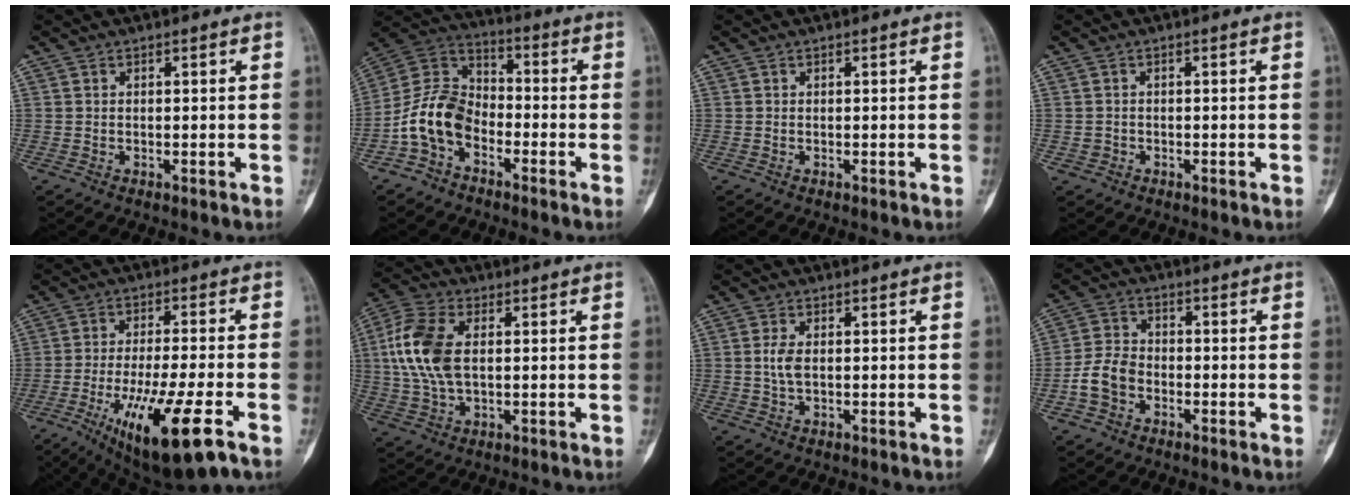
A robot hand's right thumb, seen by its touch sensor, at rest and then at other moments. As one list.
[{"total": 11.6, "force": [-4.7, 8.0, 6.9], "torque": [-0.125, 0.057, -0.104]}, {"total": 0.0}, {"total": 1.0, "force": [-0.3, 0.9, 0.0], "torque": [0.002, 0.006, -0.005]}, {"total": 17.1, "force": [-7.8, 3.4, 14.9], "torque": [-0.277, -0.004, -0.120]}, {"total": 12.3, "force": [1.6, 7.1, 10.0], "torque": [-0.221, 0.010, 0.028]}, {"total": 3.0, "force": [0.2, 1.5, 2.6], "torque": [-0.058, 0.002, 0.001]}, {"total": 6.7, "force": [-2.5, 4.9, 3.8], "torque": [-0.069, 0.024, -0.054]}]